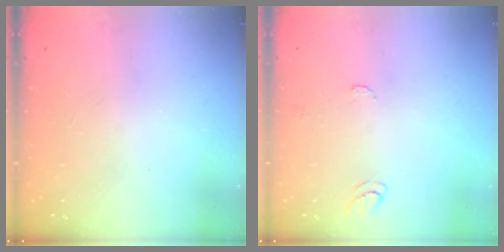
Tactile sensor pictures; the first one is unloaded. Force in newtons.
{"total": 5.4, "press": 5.4, "slide": 0.6}